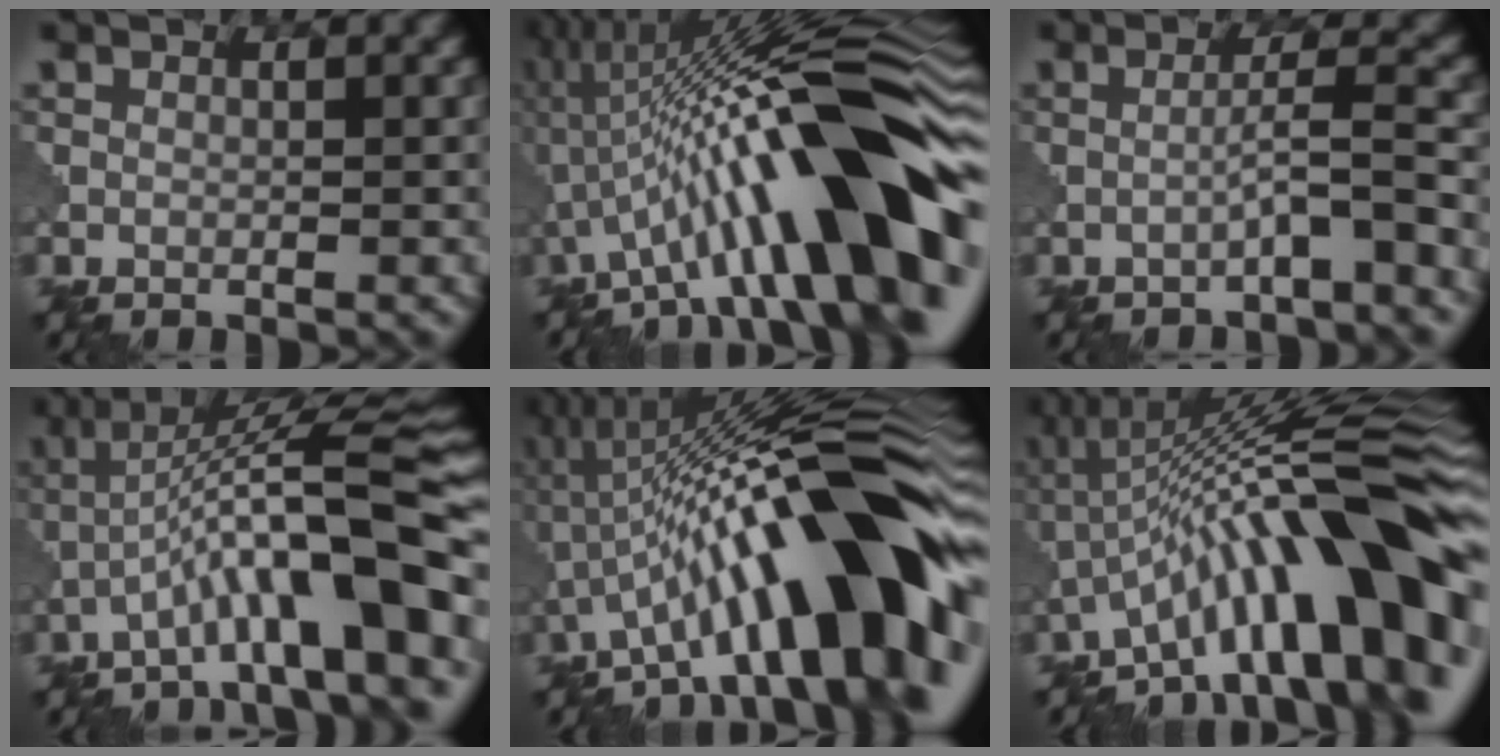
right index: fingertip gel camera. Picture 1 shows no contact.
{"total": 16.5, "force": [-2.6, 3.7, 15.9], "torque": [-0.217, 0.040, -0.044]}
{"total": 3.1, "force": [-1.4, 0.0, 2.8], "torque": [-0.040, 0.024, -0.032]}
{"total": 11.1, "force": [-3.7, 2.2, 10.3], "torque": [-0.162, 0.033, -0.051]}
{"total": 15.2, "force": [-3.2, 3.8, 14.4], "torque": [-0.185, 0.047, -0.051]}
{"total": 14.1, "force": [-3.5, 3.2, 13.3], "torque": [-0.173, 0.043, -0.051]}